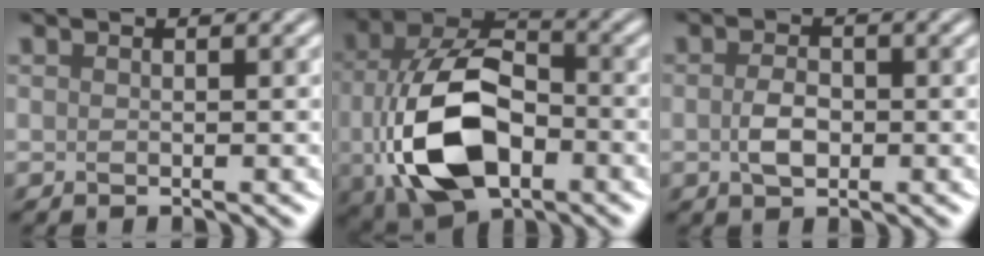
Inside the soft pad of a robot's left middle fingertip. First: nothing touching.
{"total": 11.4, "force": [-2.4, 7.1, 8.7], "torque": [-0.191, -0.013, -0.044]}
{"total": 2.1, "force": [-0.3, 1.4, 1.6], "torque": [-0.036, 0.003, -0.009]}